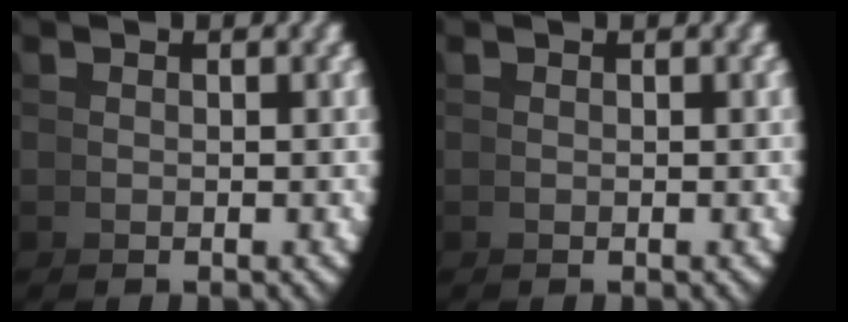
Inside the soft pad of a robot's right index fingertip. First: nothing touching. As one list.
[{"total": 0.0}]